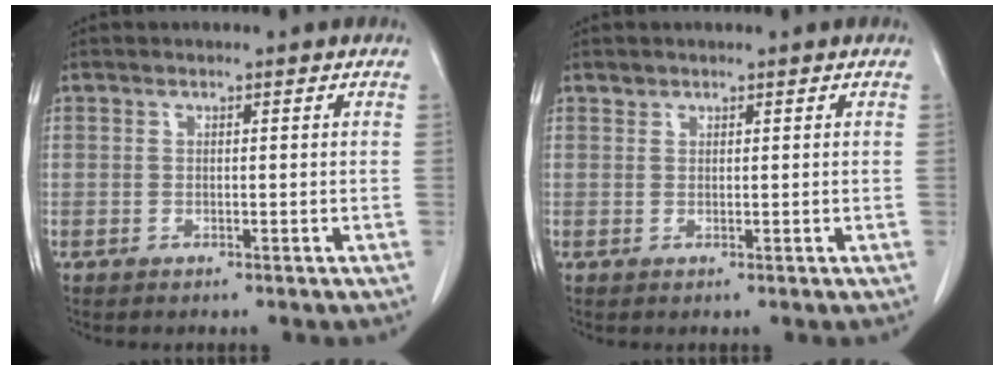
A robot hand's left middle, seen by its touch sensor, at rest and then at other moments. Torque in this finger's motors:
{"motor_torque": [0.02, -0.03, 0.01, 0.01]}